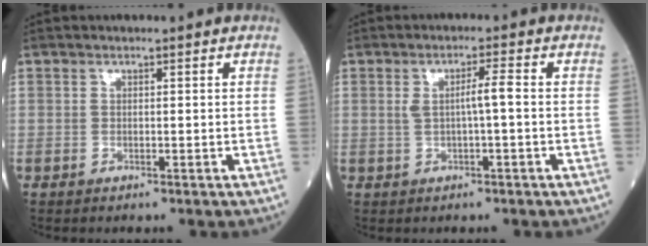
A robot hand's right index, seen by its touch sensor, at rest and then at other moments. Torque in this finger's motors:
{"motor_torque": [0.68, 0.01, 0.28, 0.08]}